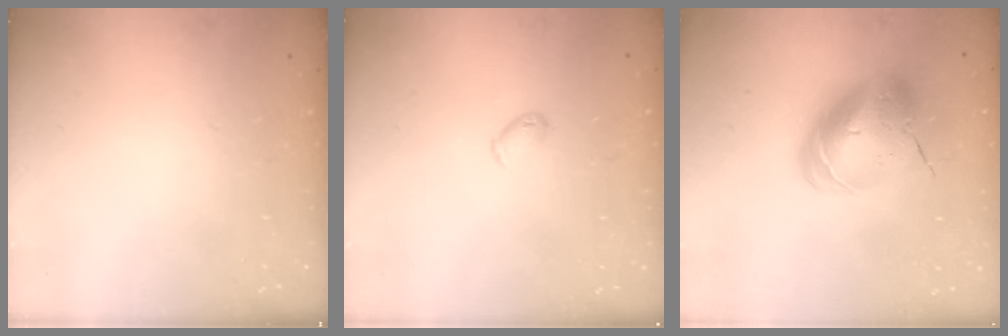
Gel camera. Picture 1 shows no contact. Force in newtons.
{"total": 4.5, "press": 4.4, "slide": 1.0}
{"total": 12.9, "press": 12.6, "slide": 2.5}